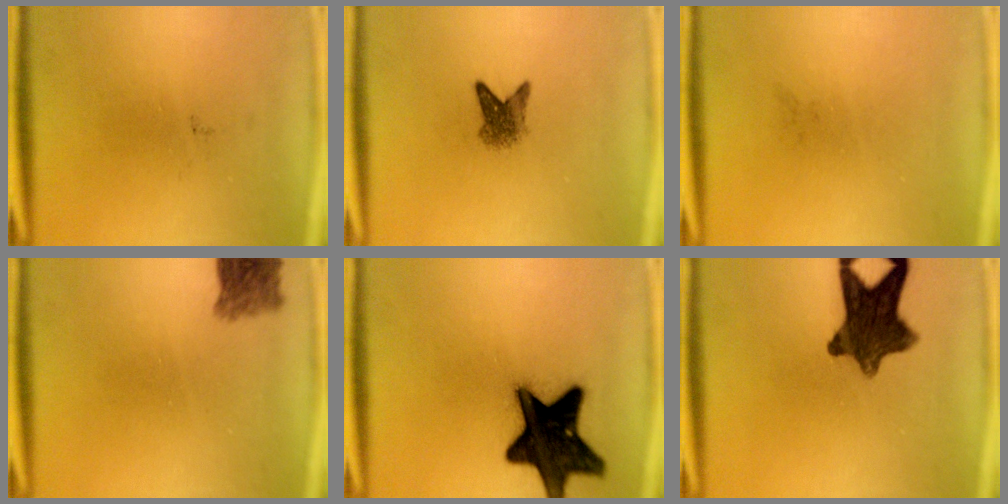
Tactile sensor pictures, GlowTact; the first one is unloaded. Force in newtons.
{"total": 3.2}
{"total": 0.0}
{"total": 3.1}
{"total": 18.6}
{"total": 11.0}